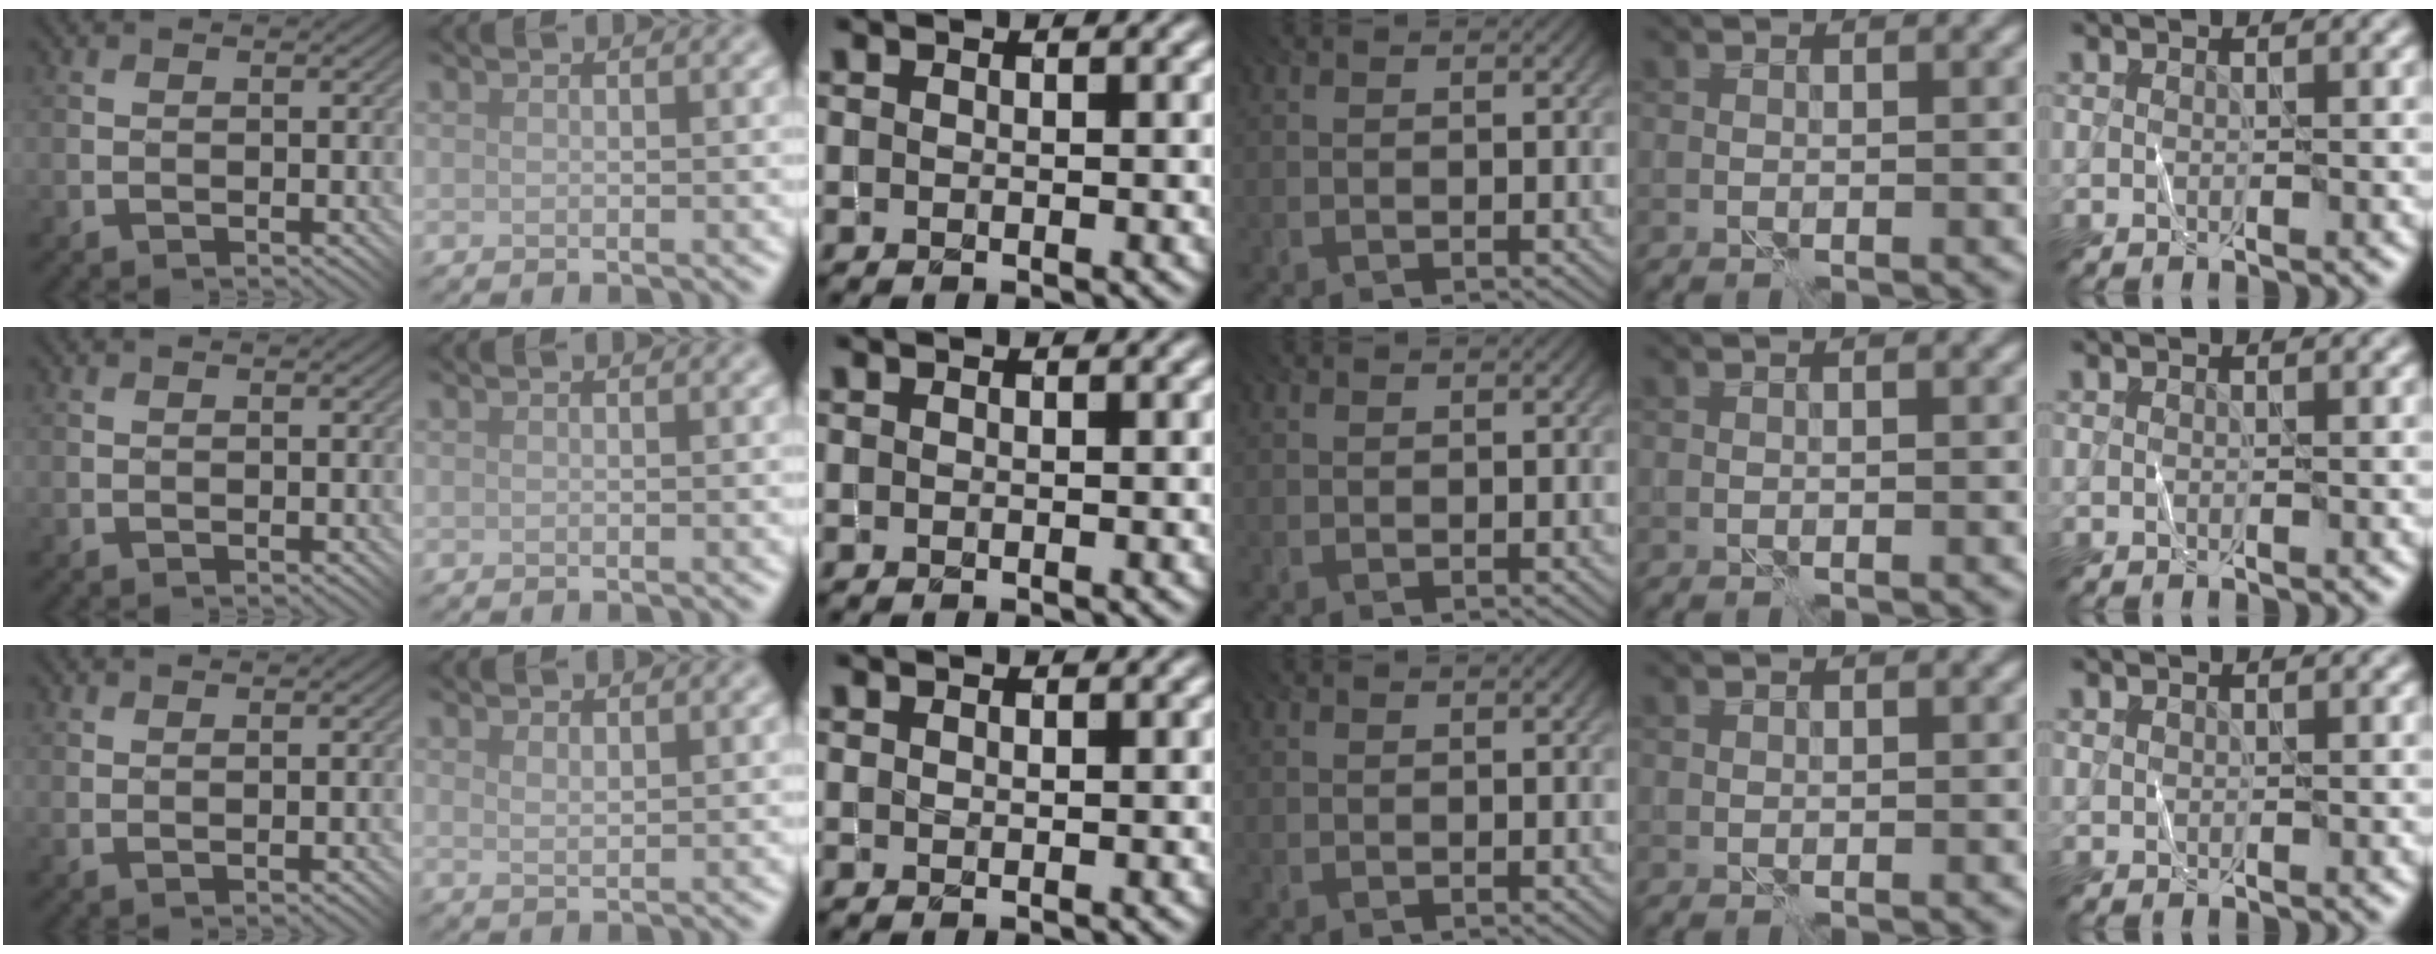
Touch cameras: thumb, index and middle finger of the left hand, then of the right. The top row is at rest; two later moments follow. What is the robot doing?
{"motion": "fold", "object": "shorts"}